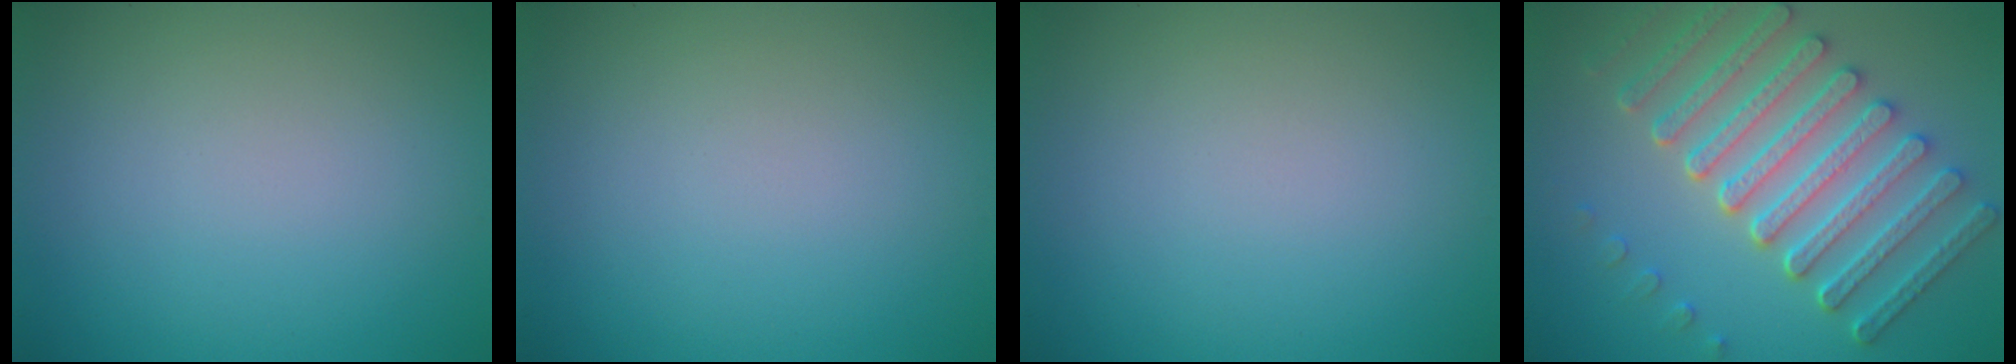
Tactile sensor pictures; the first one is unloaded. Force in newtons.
{"total": 0.0}
{"total": 0.0}
{"total": 7.9, "press": 6.4, "slide": 4.5}